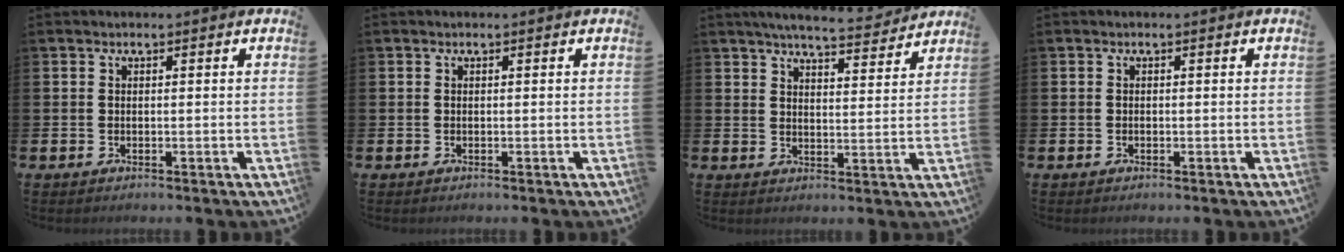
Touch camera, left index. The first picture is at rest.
{"total": 0.0}
{"total": 6.1, "force": [5.8, 0.4, 1.7], "torque": [-0.039, -0.033, 0.101]}
{"total": 0.0}